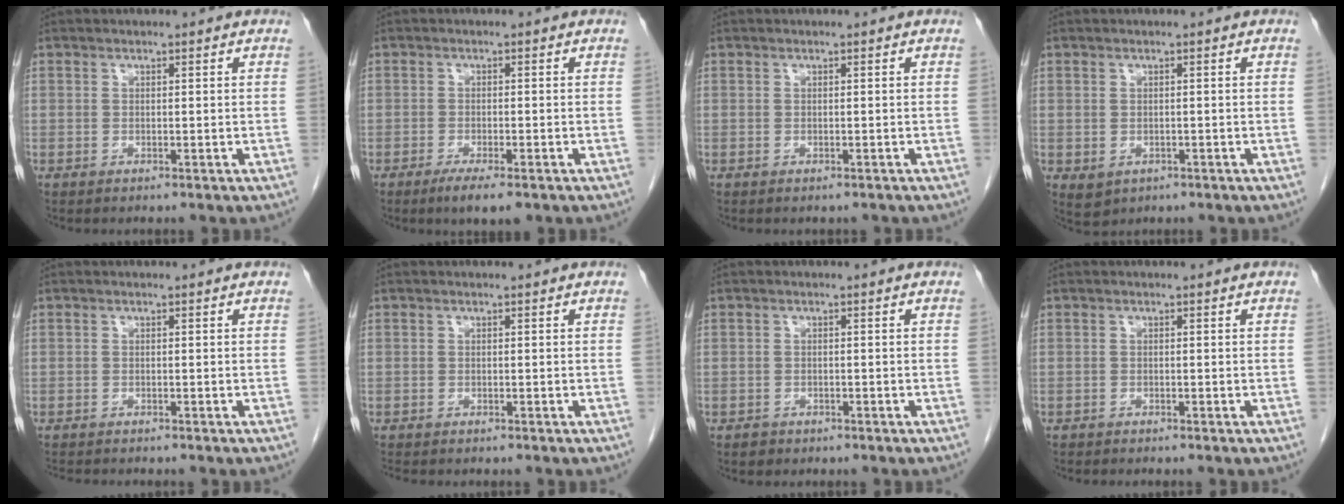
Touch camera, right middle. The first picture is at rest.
{"total": 4.2, "force": [-2.7, 0.8, 3.0], "torque": [-0.050, -0.008, -0.041]}
{"total": 0.7, "force": [-0.7, 0.3, 0.1], "torque": [-0.005, -0.001, -0.011]}
{"total": 2.4, "force": [-0.8, 2.0, 1.1], "torque": [-0.017, -0.001, 0.001]}
{"total": 3.6, "force": [-3.3, 0.6, 1.4], "torque": [-0.017, -0.007, -0.048]}
{"total": 2.4, "force": [-2.1, 0.7, 1.0], "torque": [-0.018, -0.005, -0.027]}
{"total": 1.2, "force": [-0.9, 0.8, 0.1], "torque": [-0.005, 0.002, -0.014]}
{"total": 1.2, "force": [-1.1, 0.2, 0.3], "torque": [-0.011, -0.003, -0.018]}